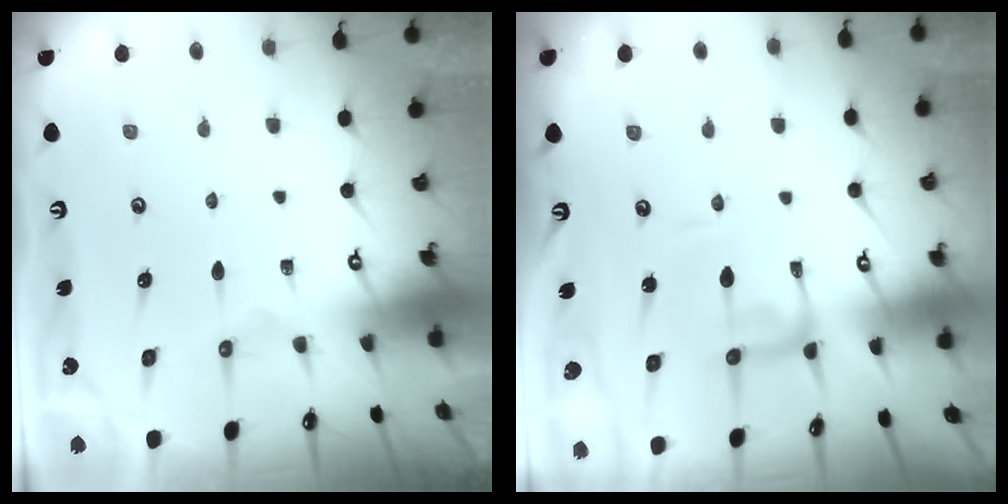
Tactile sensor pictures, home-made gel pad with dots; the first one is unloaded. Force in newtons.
{"total": 1.4, "press": 1.3, "slide": 0.3}